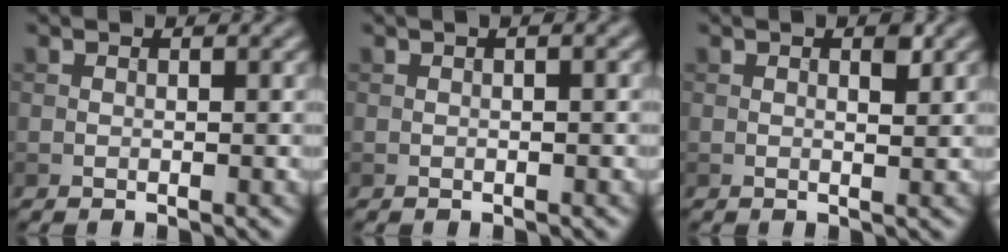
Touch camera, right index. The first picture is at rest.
{"total": 1.4, "force": [0.4, 0.3, 1.3], "torque": [-0.023, 0.003, 0.002]}
{"total": 1.3, "force": [0.5, 0.2, 1.1], "torque": [-0.018, -0.002, 0.008]}